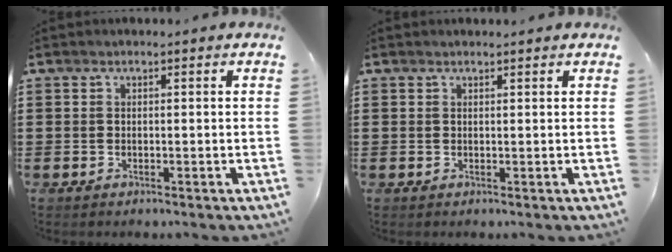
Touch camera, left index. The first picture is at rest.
{"total": 0.6, "force": [0.6, 0.1, 0.0], "torque": [-0.001, 0.000, 0.013]}